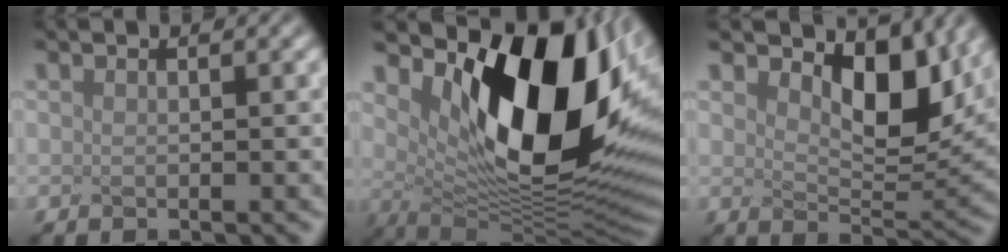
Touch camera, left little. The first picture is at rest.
{"total": 13.1, "force": [3.2, 6.4, 10.9], "torque": [-0.178, -0.019, 0.091]}
{"total": 4.4, "force": [2.1, 2.0, 3.3], "torque": [-0.072, -0.012, 0.052]}